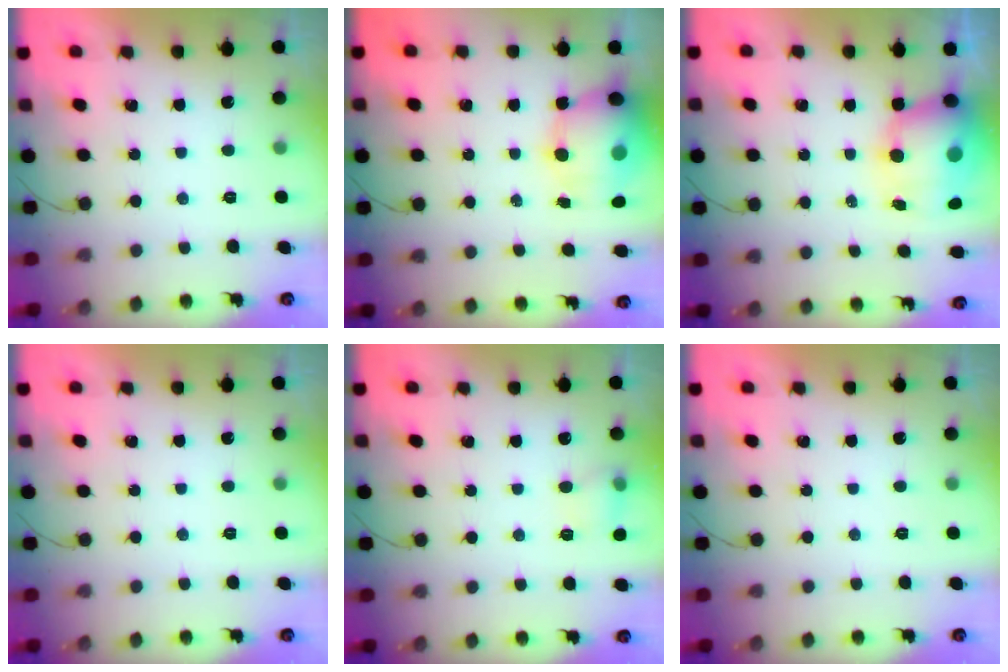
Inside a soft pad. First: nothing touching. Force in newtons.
{"total": 13.4, "press": 12.9, "slide": 3.5}
{"total": 13.3, "press": 12.9, "slide": 3.3}
{"total": 0.0}
{"total": 6.1, "press": 5.9, "slide": 1.6}
{"total": 0.0}